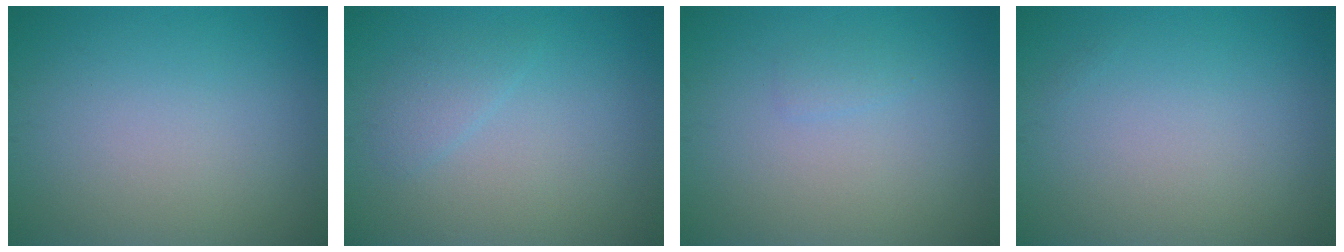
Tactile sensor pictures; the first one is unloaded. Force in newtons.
{"total": 1.3, "press": 1.3, "slide": 0.1}
{"total": 0.7, "press": 0.7, "slide": 0.1}
{"total": 0.0}